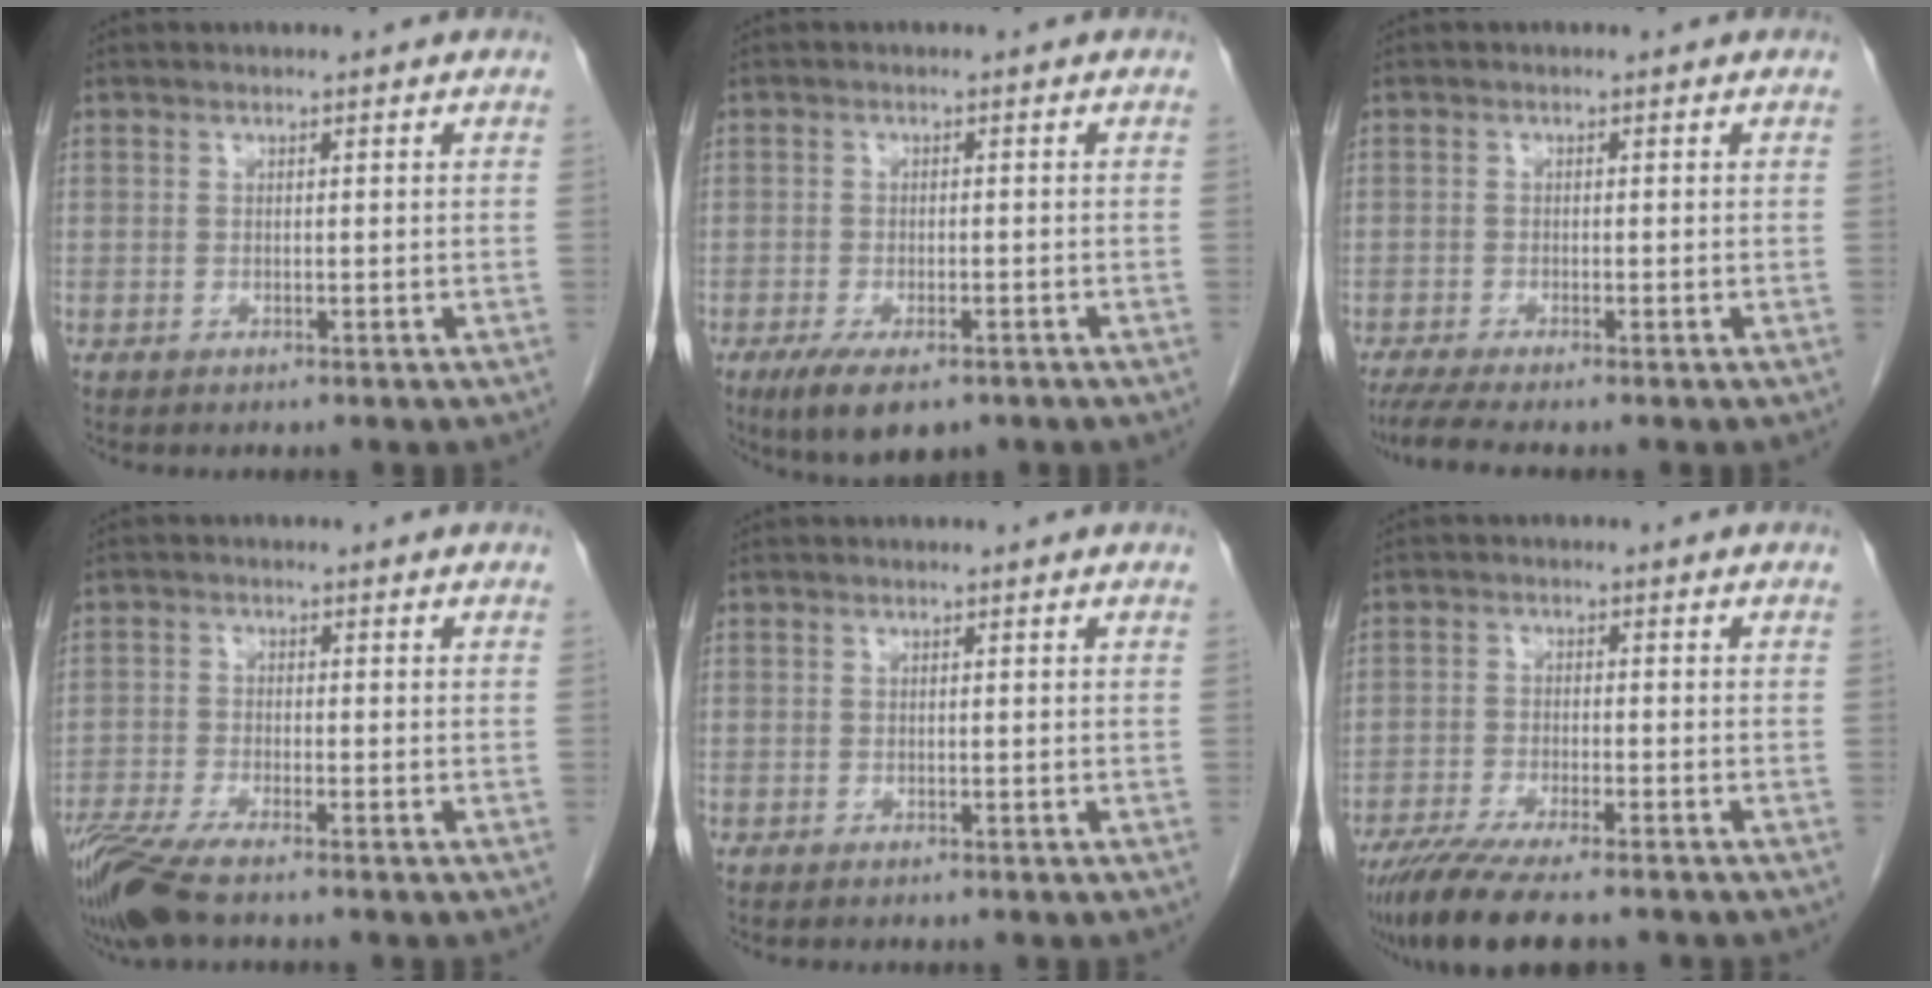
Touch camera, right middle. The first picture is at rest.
{"total": 6.7, "force": [-4.4, 2.5, 4.3], "torque": [-0.074, -0.012, -0.070]}
{"total": 3.8, "force": [-3.1, -0.3, 2.1], "torque": [-0.041, -0.012, -0.058]}
{"total": 8.4, "force": [-6.5, 1.2, 5.2], "torque": [-0.101, -0.022, -0.120]}
{"total": 0.0}
{"total": 11.1, "force": [-9.0, 1.5, 6.4], "torque": [-0.100, -0.024, -0.145]}